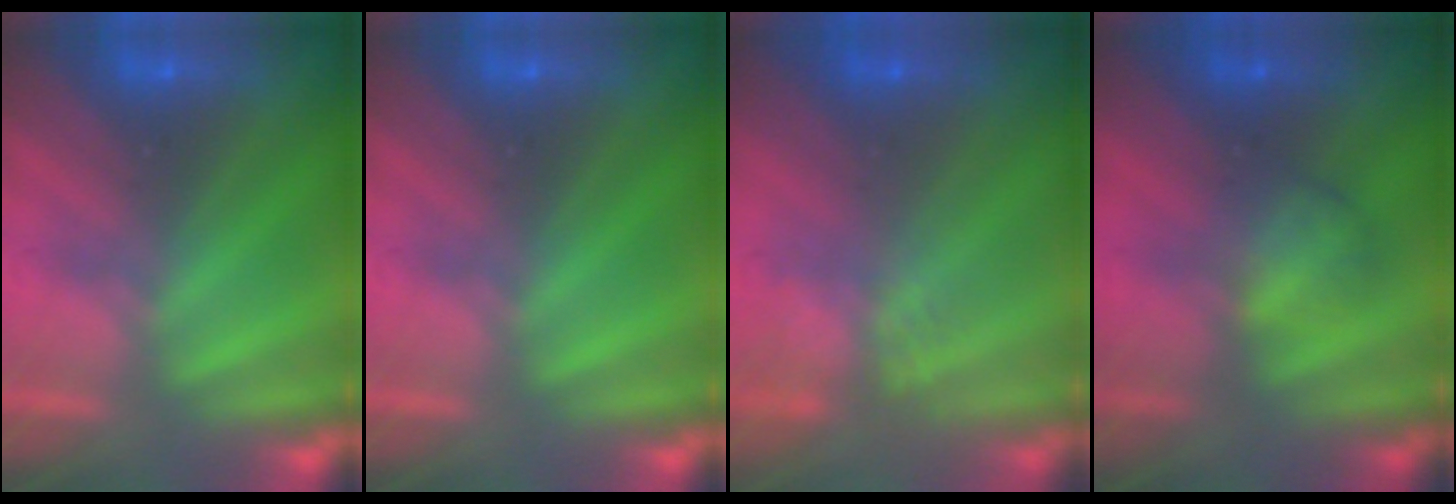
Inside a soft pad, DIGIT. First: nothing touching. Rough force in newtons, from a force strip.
{"total": 0.0}
{"total": 3.8}
{"total": 2.0}